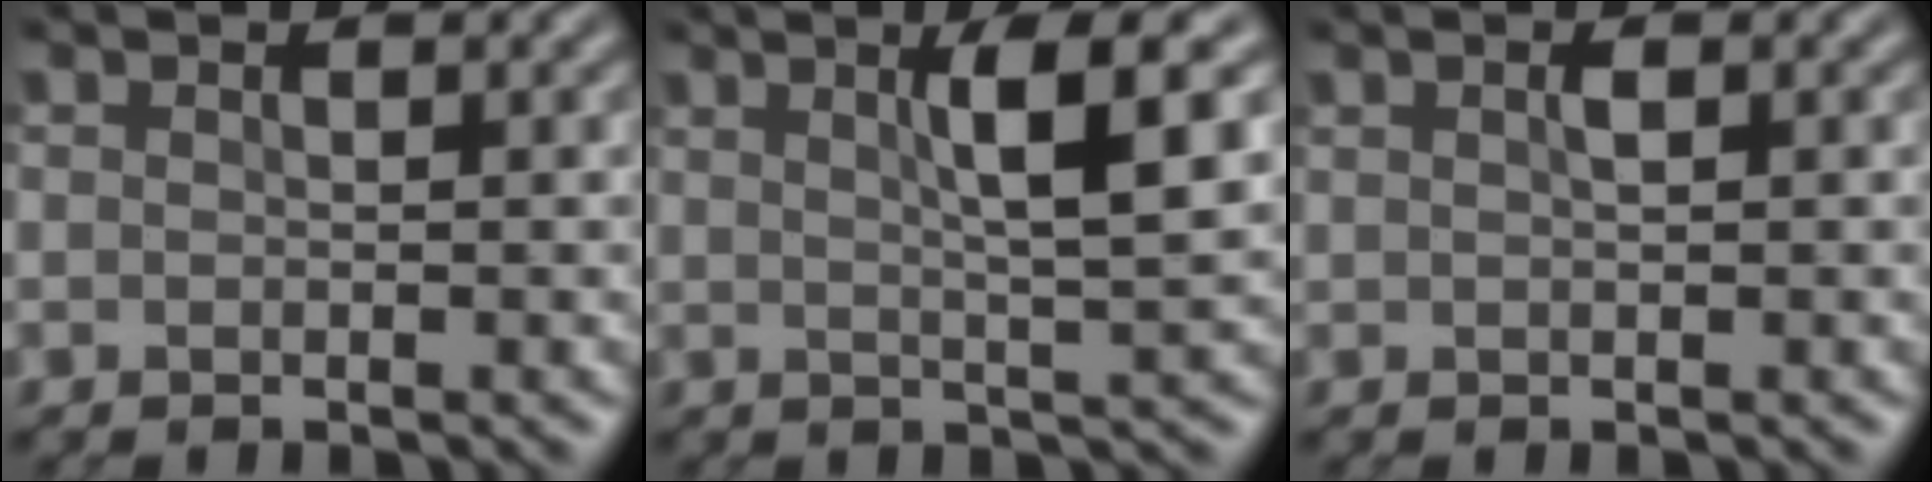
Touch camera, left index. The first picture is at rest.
{"total": 5.4, "force": [1.8, 0.8, 5.0], "torque": [-0.072, 0.003, 0.026]}
{"total": 0.8, "force": [0.3, 0.2, 0.7], "torque": [-0.017, 0.001, 0.005]}